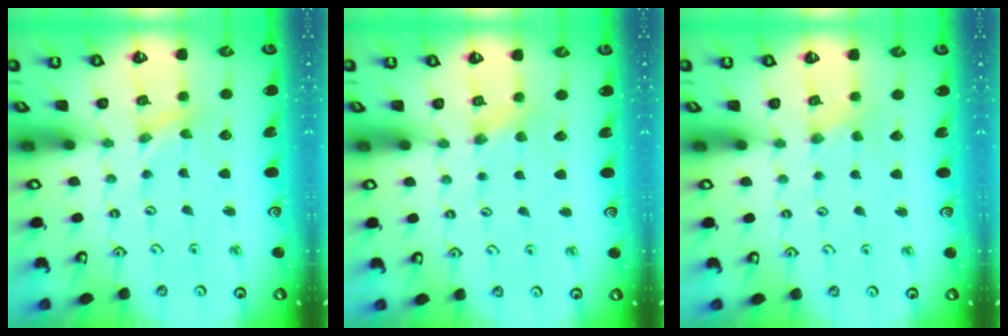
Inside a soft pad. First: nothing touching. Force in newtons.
{"total": 2.2, "press": 2.2, "slide": 0.5}
{"total": 0.0}